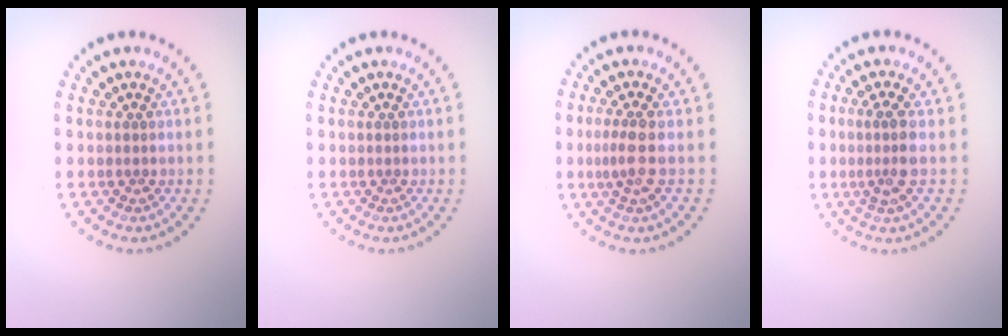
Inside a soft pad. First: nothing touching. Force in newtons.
{"total": 0.0}
{"total": 2.0, "press": 1.6, "slide": 1.3}
{"total": 2.5, "press": 1.9, "slide": 1.6}